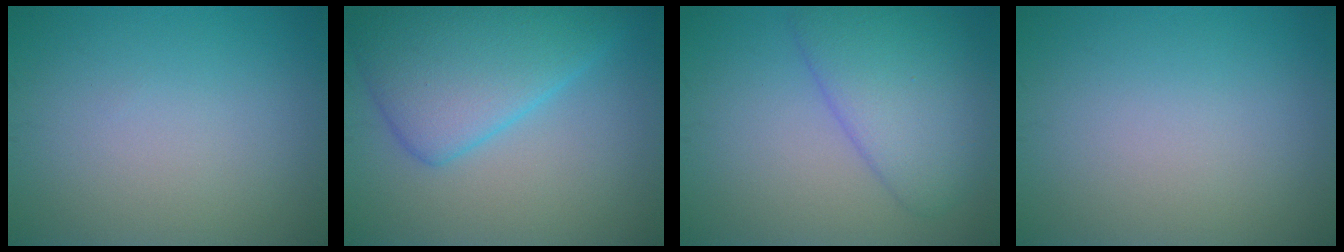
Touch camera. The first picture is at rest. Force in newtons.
{"total": 7.4, "press": 7.4, "slide": 0.5}
{"total": 5.6, "press": 5.6, "slide": 0.2}
{"total": 0.0}